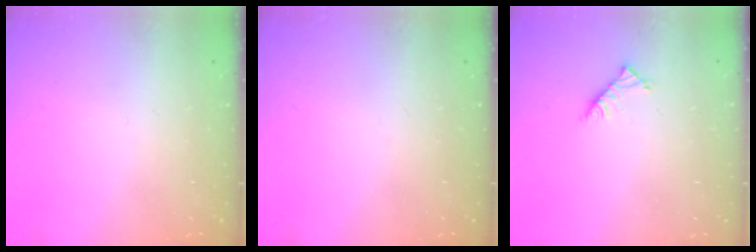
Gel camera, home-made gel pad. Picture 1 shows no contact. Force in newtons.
{"total": 0.0}
{"total": 4.2, "press": 4.1, "slide": 0.7}